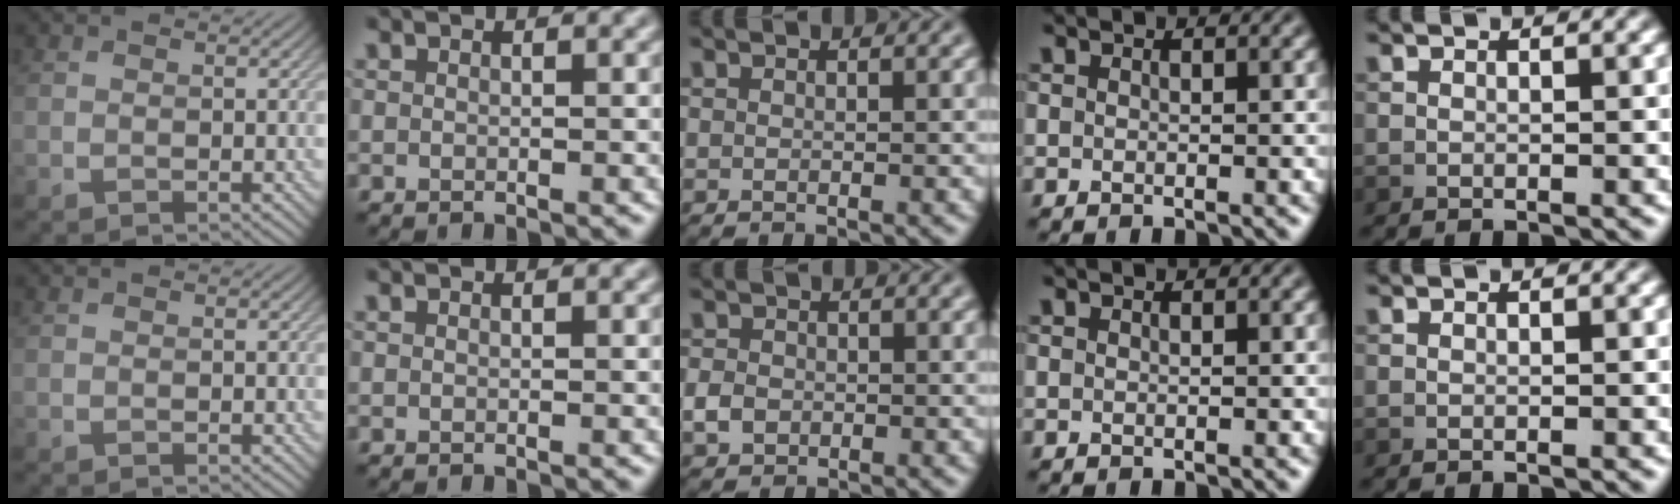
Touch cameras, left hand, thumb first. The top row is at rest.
{"middle": {"total": 1.8, "force": [-0.5, 1.5, 0.8], "torque": [-0.014, -0.002, -0.015]}}